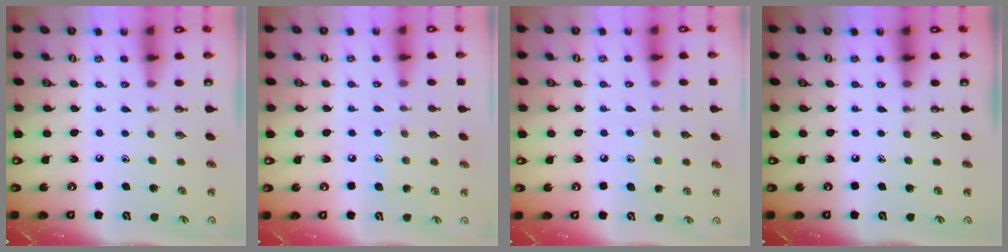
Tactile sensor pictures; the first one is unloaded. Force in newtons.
{"total": 6.4, "press": 6.3, "slide": 0.6}
{"total": 6.7, "press": 6.7, "slide": 0.6}
{"total": 0.0}